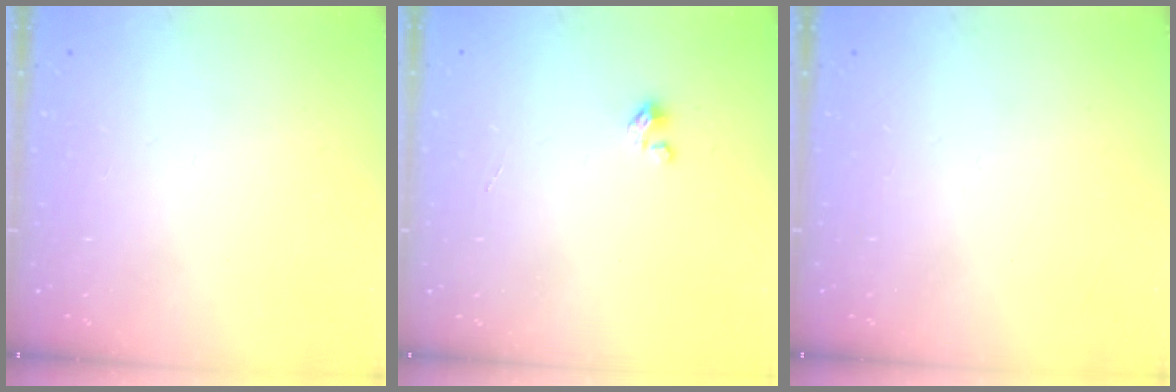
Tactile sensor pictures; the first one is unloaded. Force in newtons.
{"total": 0.0}
{"total": 0.0}